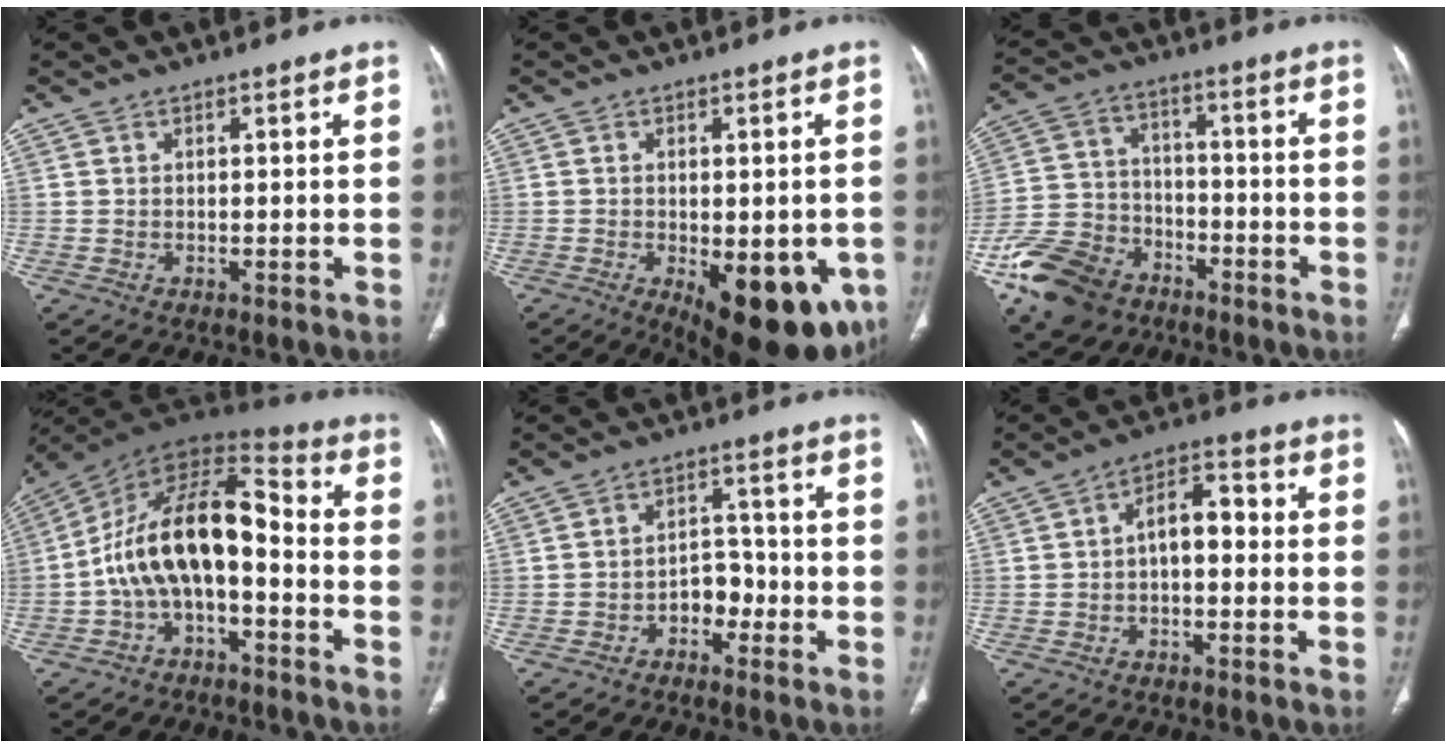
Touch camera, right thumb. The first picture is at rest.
{"total": 17.6, "force": [-6.1, 7.7, 14.6], "torque": [-0.141, -0.010, -0.064]}
{"total": 15.8, "force": [-9.1, 10.9, 6.8], "torque": [-0.123, 0.047, -0.165]}
{"total": 15.8, "force": [-3.3, 8.1, 13.2], "torque": [-0.213, 0.084, -0.064]}
{"total": 5.1, "force": [-2.5, 3.6, 2.6], "torque": [-0.013, 0.034, -0.047]}
{"total": 7.2, "force": [-0.5, 4.0, 5.9], "torque": [-0.079, 0.034, -0.018]}